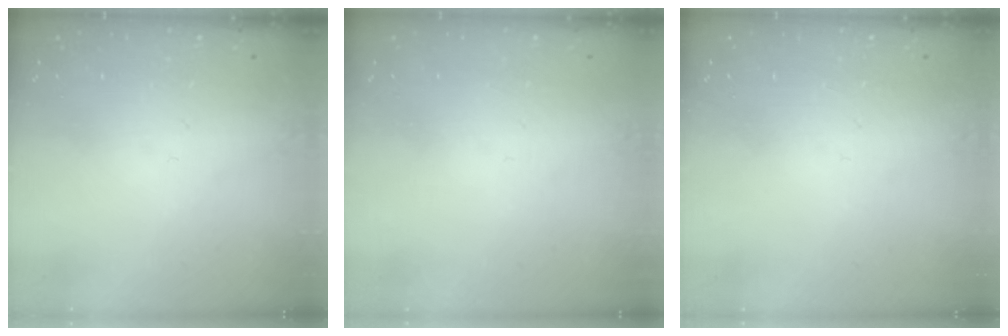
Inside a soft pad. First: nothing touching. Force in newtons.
{"total": 0.0}
{"total": 0.0}